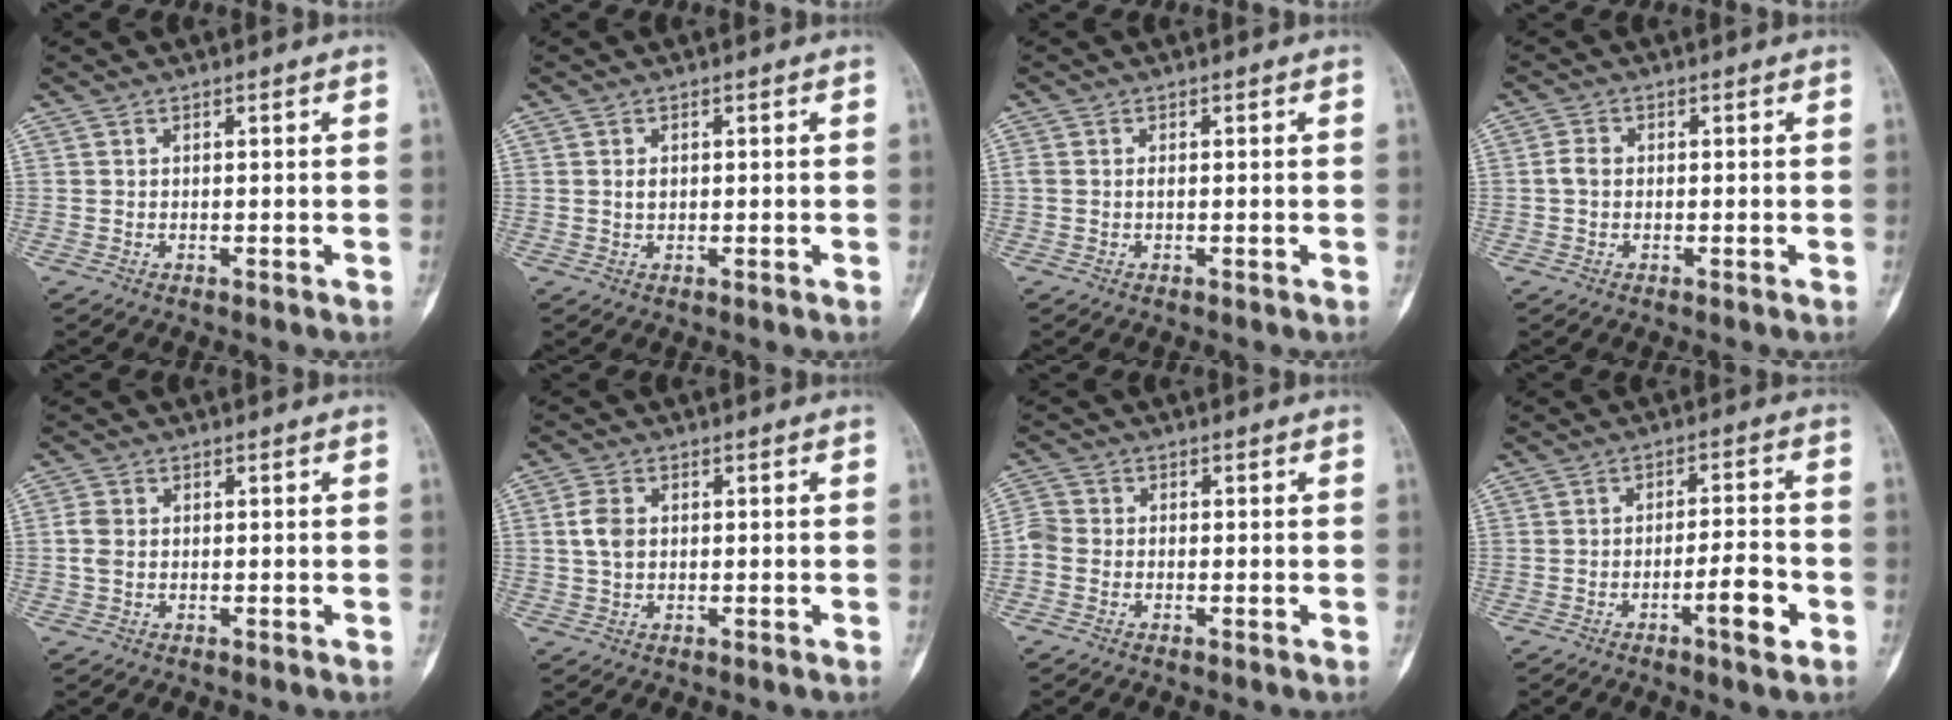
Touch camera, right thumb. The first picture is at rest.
{"total": 1.3, "force": [0.2, 0.9, 0.9], "torque": [-0.014, 0.000, 0.005]}
{"total": 0.8, "force": [-0.1, 0.4, 0.7], "torque": [-0.019, 0.001, -0.001]}
{"total": 2.2, "force": [-0.1, 1.7, 1.4], "torque": [-0.027, 0.005, -0.006]}
{"total": 2.4, "force": [-0.1, 1.8, 1.6], "torque": [-0.040, 0.004, -0.005]}
{"total": 3.9, "force": [0.4, 2.7, 2.8], "torque": [-0.056, 0.004, 0.006]}
{"total": 3.5, "force": [-1.1, 2.7, 1.9], "torque": [-0.043, 0.006, -0.035]}
{"total": 6.9, "force": [-2.9, 1.5, 6.1], "torque": [-0.093, 0.016, -0.046]}